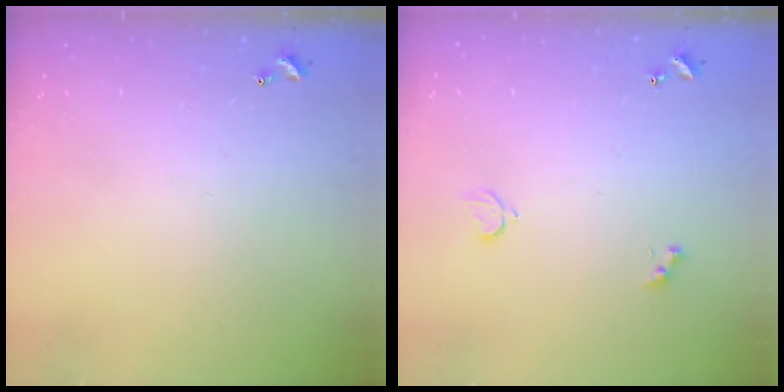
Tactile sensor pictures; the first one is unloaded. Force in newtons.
{"total": 0.9, "press": 0.8, "slide": 0.4}